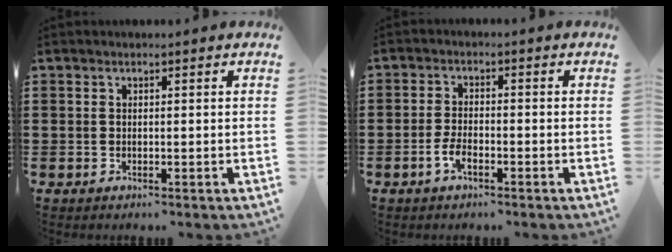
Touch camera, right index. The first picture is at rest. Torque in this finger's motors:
{"motor_torque": [0.31, 1.83, 0.12, 0.07]}